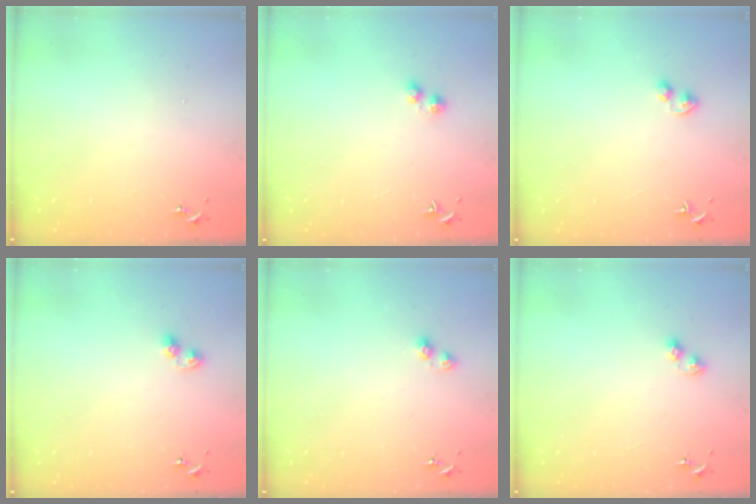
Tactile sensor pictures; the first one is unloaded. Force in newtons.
{"total": 3.9, "press": 3.9, "slide": 0.5}
{"total": 3.8, "press": 3.8, "slide": 0.6}
{"total": 4.7, "press": 4.6, "slide": 0.4}
{"total": 5.0, "press": 5.0, "slide": 0.5}
{"total": 4.9, "press": 4.9, "slide": 0.5}